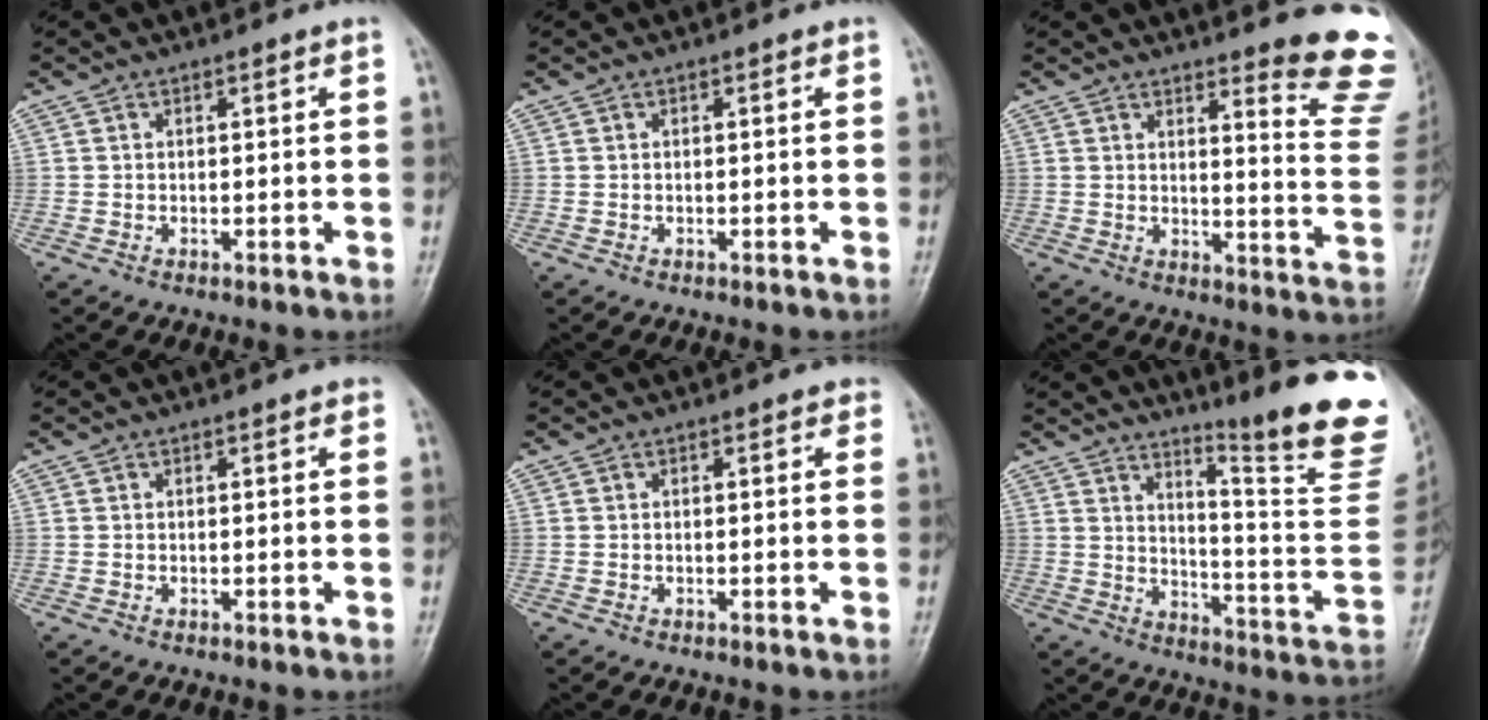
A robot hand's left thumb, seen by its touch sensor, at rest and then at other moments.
{"total": 0.0}
{"total": 13.4, "force": [11.1, 1.6, 7.4], "torque": [-0.062, -0.119, 0.118]}
{"total": 0.5, "force": [0.3, 0.2, 0.4], "torque": [-0.007, 0.000, 0.000]}
{"total": 1.0, "force": [0.7, 0.6, 0.5], "torque": [0.000, -0.001, 0.001]}
{"total": 22.2, "force": [15.4, 2.6, 15.8], "torque": [-0.190, -0.133, 0.207]}